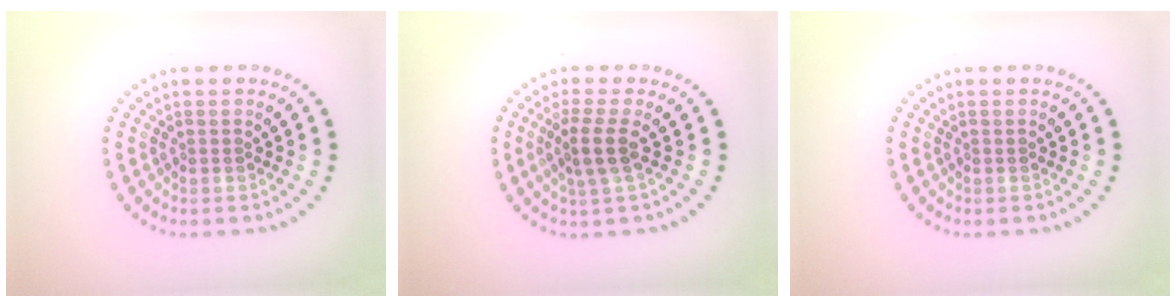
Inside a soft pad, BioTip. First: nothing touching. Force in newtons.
{"total": 2.5, "press": 2.0, "slide": 1.6}
{"total": 0.0}